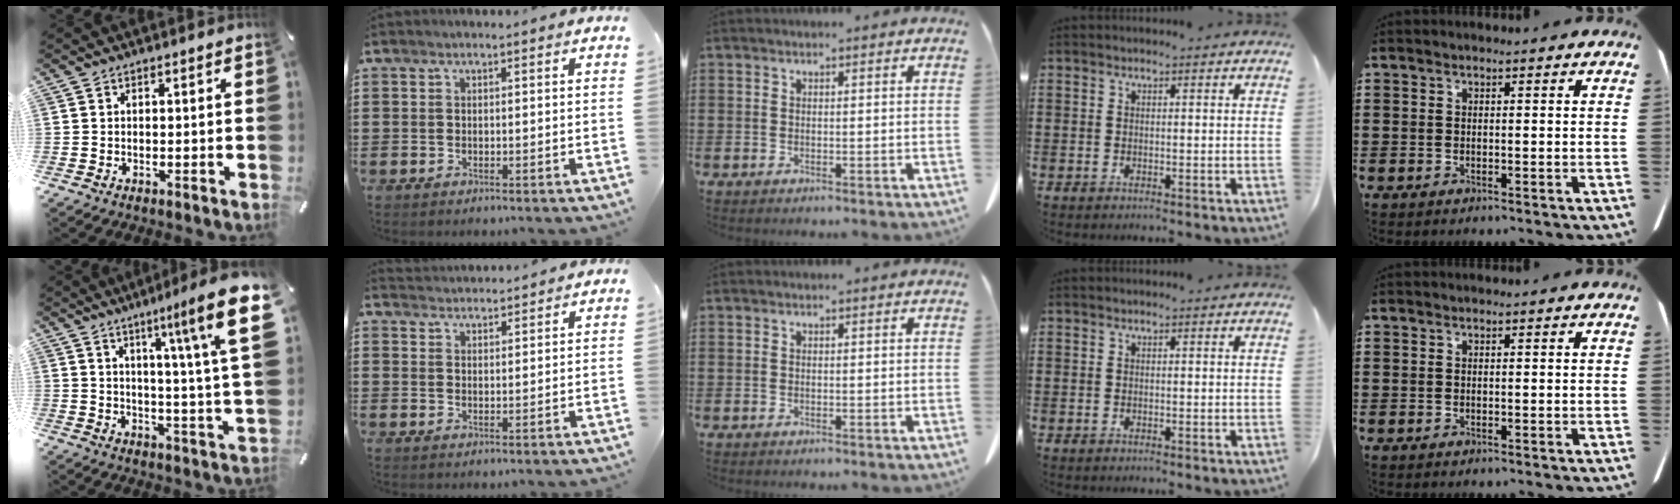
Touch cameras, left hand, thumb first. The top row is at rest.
{"thumb": {"total": 17.1, "force": [8.3, 1.4, 14.9], "torque": [-0.225, -0.058, 0.112]}, "index": {"total": 2.6, "force": [2.6, 0.0, -0.5], "torque": [0.001, -0.008, 0.049]}}